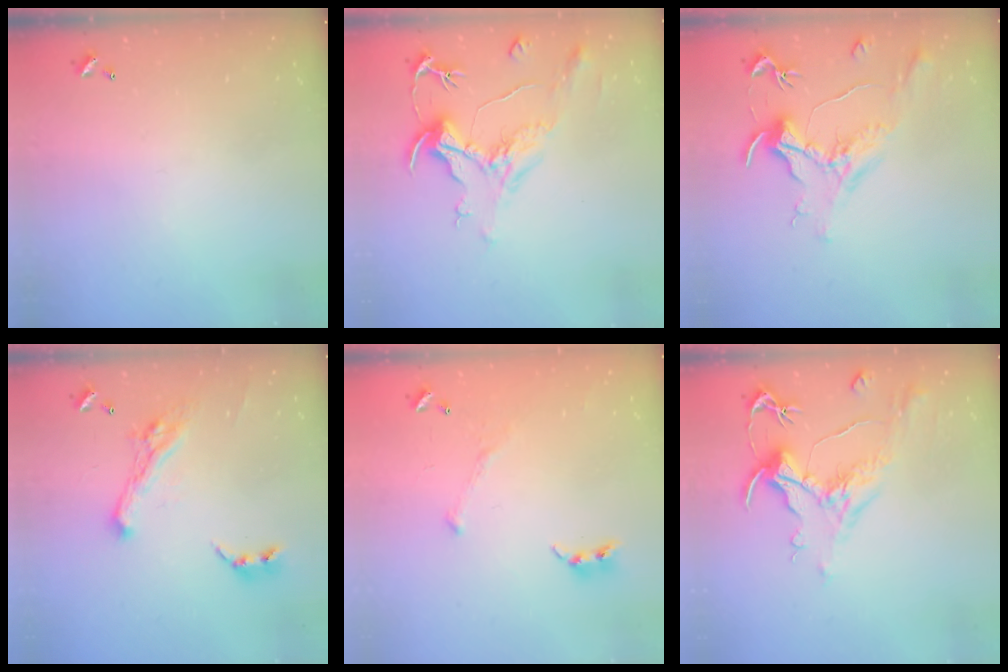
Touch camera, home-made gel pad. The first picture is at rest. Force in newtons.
{"total": 2.1, "press": 1.7, "slide": 1.3}
{"total": 1.5, "press": 1.3, "slide": 0.8}
{"total": 7.4, "press": 7.2, "slide": 1.3}
{"total": 3.9, "press": 3.8, "slide": 0.7}
{"total": 1.6, "press": 0.8, "slide": 1.5}